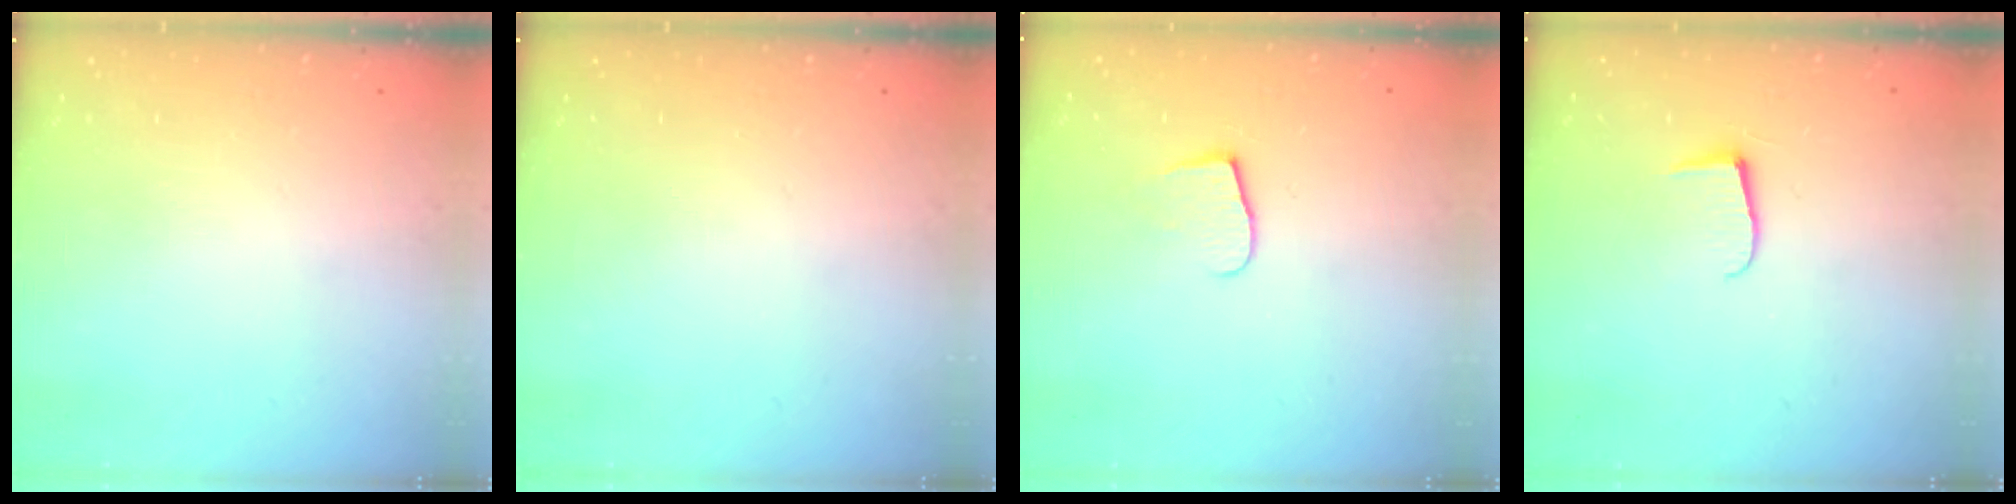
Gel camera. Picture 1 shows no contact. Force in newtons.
{"total": 0.0}
{"total": 5.4, "press": 5.4, "slide": 0.5}
{"total": 5.1, "press": 5.0, "slide": 0.6}